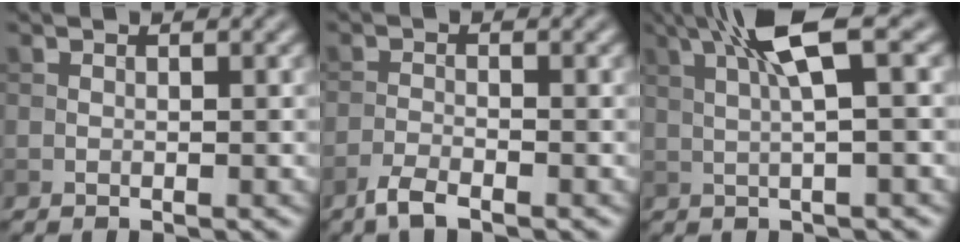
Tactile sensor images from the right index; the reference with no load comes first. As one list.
[{"total": 2.5, "force": [-1.9, 0.5, 1.6], "torque": [-0.034, -0.004, -0.044]}, {"total": 6.1, "force": [2.0, 0.9, 5.7], "torque": [-0.096, 0.018, 0.033]}]